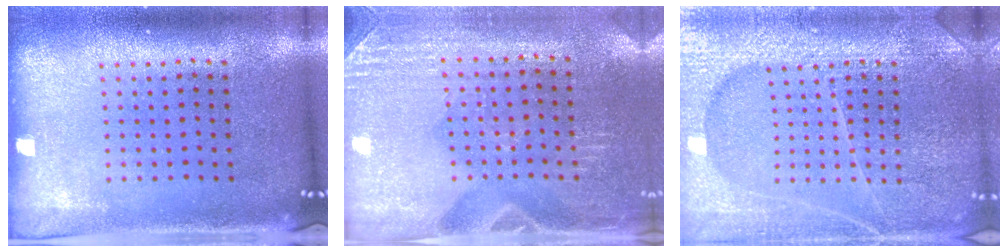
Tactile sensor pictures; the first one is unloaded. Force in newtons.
{"total": 2.9, "press": 2.8, "slide": 0.8}
{"total": 5.5, "press": 5.5, "slide": 0.5}